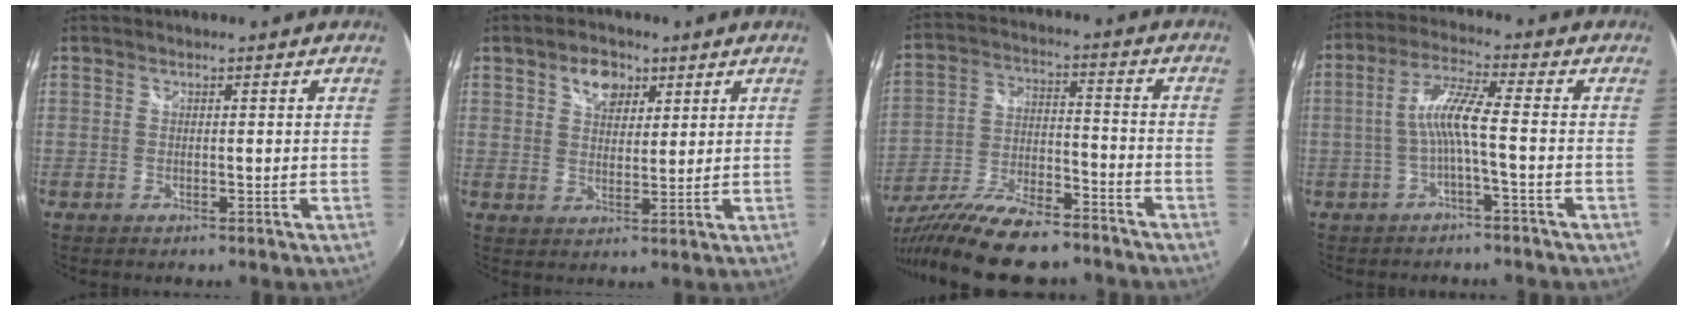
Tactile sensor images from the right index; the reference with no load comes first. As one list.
[{"total": 5.9, "force": [3.2, 3.9, 3.1], "torque": [-0.041, 0.015, 0.055]}, {"total": 19.9, "force": [-15.8, 5.3, 10.8], "torque": [-0.211, -0.039, -0.261]}, {"total": 6.4, "force": [-1.8, -0.1, 6.1], "torque": [-0.137, 0.011, -0.031]}]